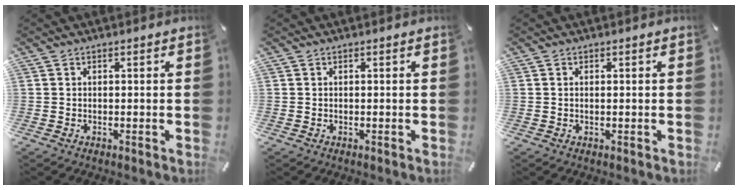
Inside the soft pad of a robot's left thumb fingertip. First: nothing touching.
{"total": 0.0}
{"total": 0.5, "force": [0.0, 0.0, 0.5], "torque": [-0.009, -0.003, 0.000]}